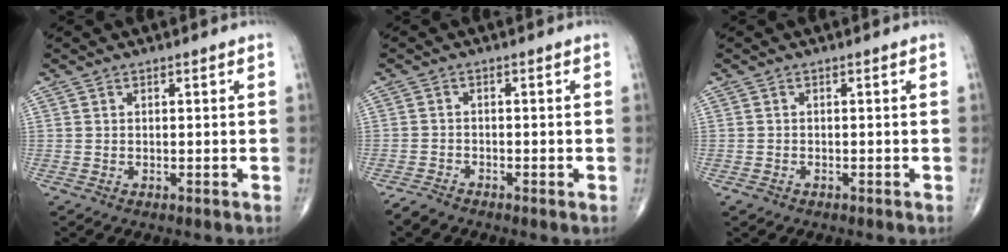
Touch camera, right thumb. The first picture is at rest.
{"total": 2.2, "force": [-1.9, 0.8, 0.6], "torque": [-0.017, -0.004, -0.040]}
{"total": 1.0, "force": [-0.6, 0.7, 0.3], "torque": [-0.008, 0.001, -0.012]}